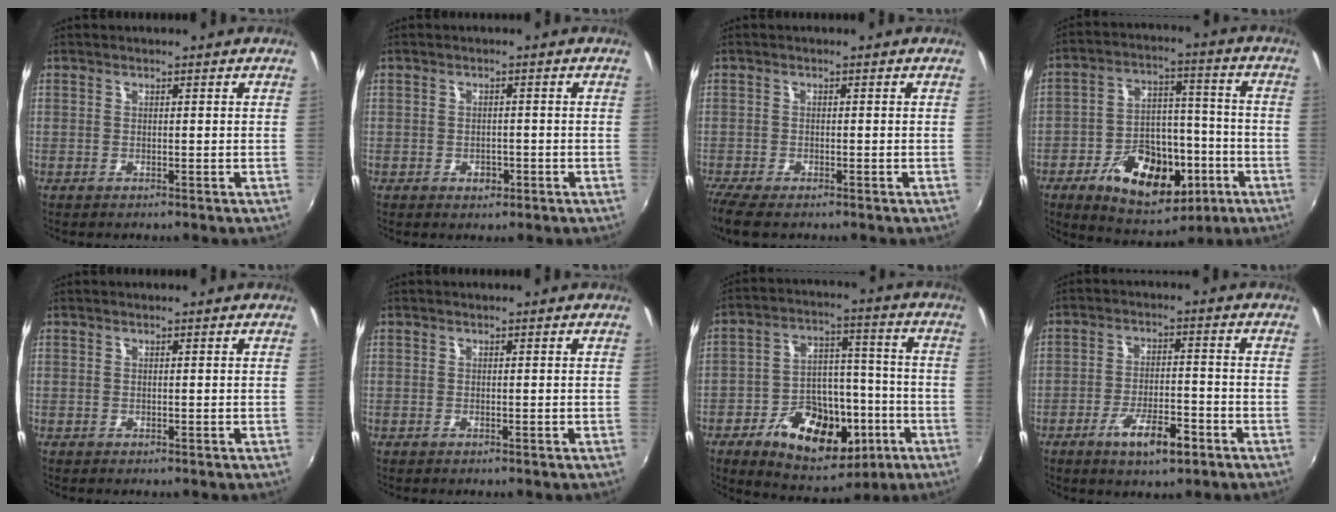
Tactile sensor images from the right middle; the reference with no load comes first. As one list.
[{"total": 2.2, "force": [-1.1, 1.6, 0.9], "torque": [-0.015, -0.001, -0.014]}, {"total": 5.8, "force": [-4.5, 1.5, 3.4], "torque": [-0.084, -0.031, -0.087]}, {"total": 17.7, "force": [-8.1, 10.2, 11.9], "torque": [-0.225, 0.017, -0.111]}, {"total": 0.0}, {"total": 0.0}, {"total": 18.2, "force": [-8.2, 10.8, 12.2], "torque": [-0.227, 0.019, -0.111]}, {"total": 8.2, "force": [-4.8, 2.5, 6.2], "torque": [-0.125, -0.008, -0.077]}]